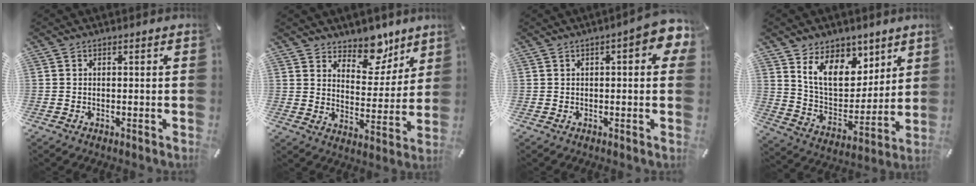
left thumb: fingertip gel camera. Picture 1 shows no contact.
{"total": 11.1, "force": [8.9, 5.9, 2.7], "torque": [-0.023, -0.079, 0.161]}
{"total": 7.4, "force": [2.4, 2.5, 6.6], "torque": [-0.083, -0.007, 0.034]}
{"total": 13.2, "force": [8.0, 9.0, 5.4], "torque": [-0.106, -0.057, 0.157]}